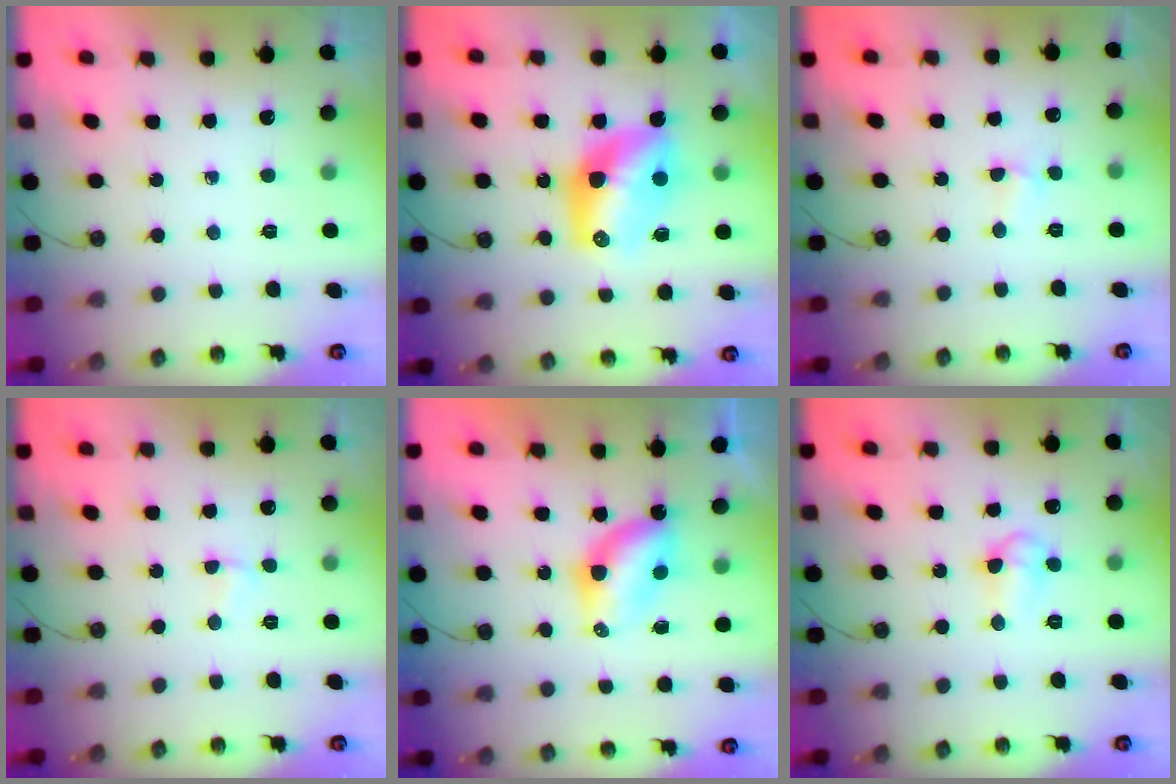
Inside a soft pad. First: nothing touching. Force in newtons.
{"total": 12.2, "press": 12.1, "slide": 1.0}
{"total": 2.4, "press": 2.3, "slide": 0.4}
{"total": 2.4, "press": 2.4, "slide": 0.5}
{"total": 6.7, "press": 6.7, "slide": 0.3}
{"total": 6.1, "press": 6.0, "slide": 1.0}